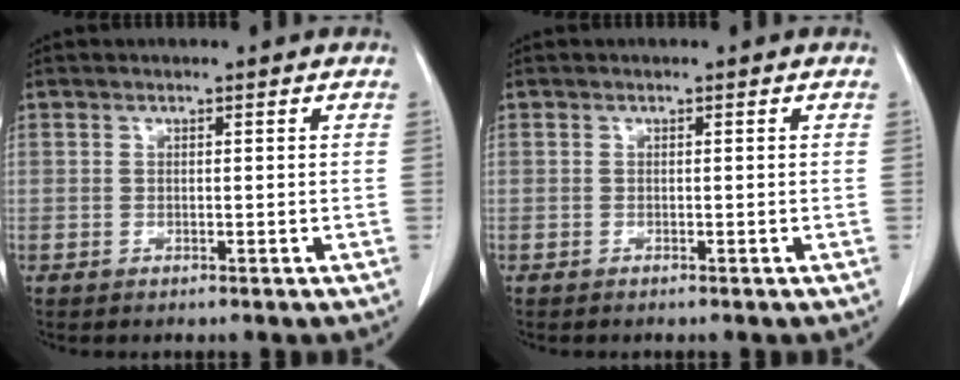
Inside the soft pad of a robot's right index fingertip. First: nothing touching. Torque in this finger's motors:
{"motor_torque": [0.07, -0.06, -0.02, -0.01]}